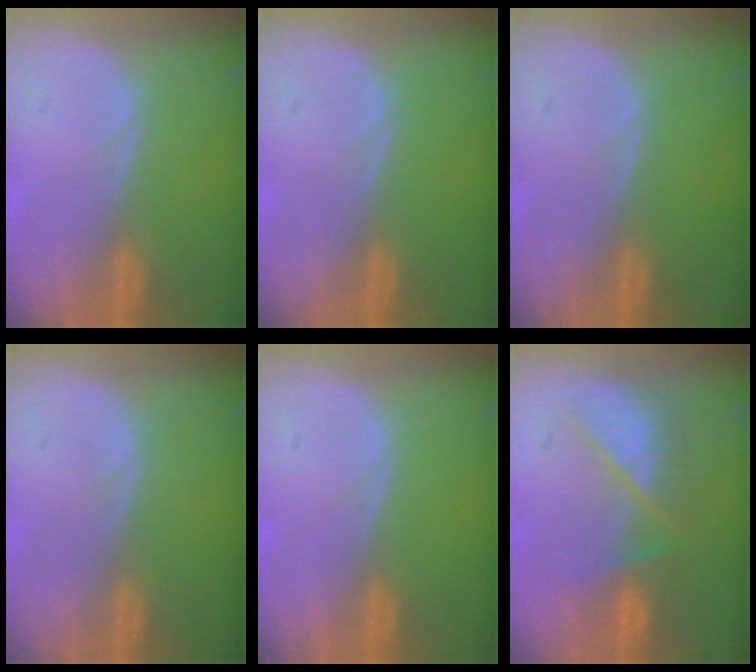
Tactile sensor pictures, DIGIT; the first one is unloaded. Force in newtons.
{"total": 0.0}
{"total": 0.0}
{"total": 0.0}
{"total": 0.0}
{"total": 7.5, "press": 7.3, "slide": 2.0}